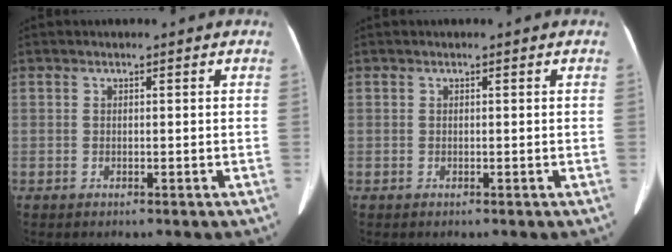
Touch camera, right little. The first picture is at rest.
{"total": 0.0}